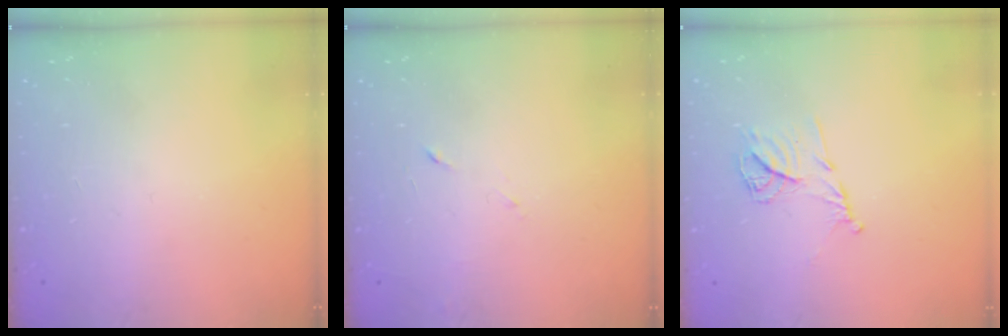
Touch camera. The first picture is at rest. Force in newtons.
{"total": 3.8, "press": 3.7, "slide": 0.9}
{"total": 9.8, "press": 9.8, "slide": 0.6}